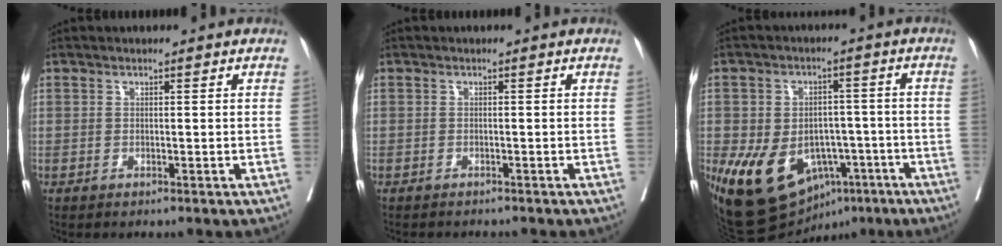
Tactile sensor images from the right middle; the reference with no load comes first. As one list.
[{"total": 3.5, "force": [-3.2, 0.6, 1.2], "torque": [-0.014, -0.004, -0.040]}, {"total": 16.7, "force": [-7.3, 10.8, 10.4], "torque": [-0.196, 0.008, -0.097]}]